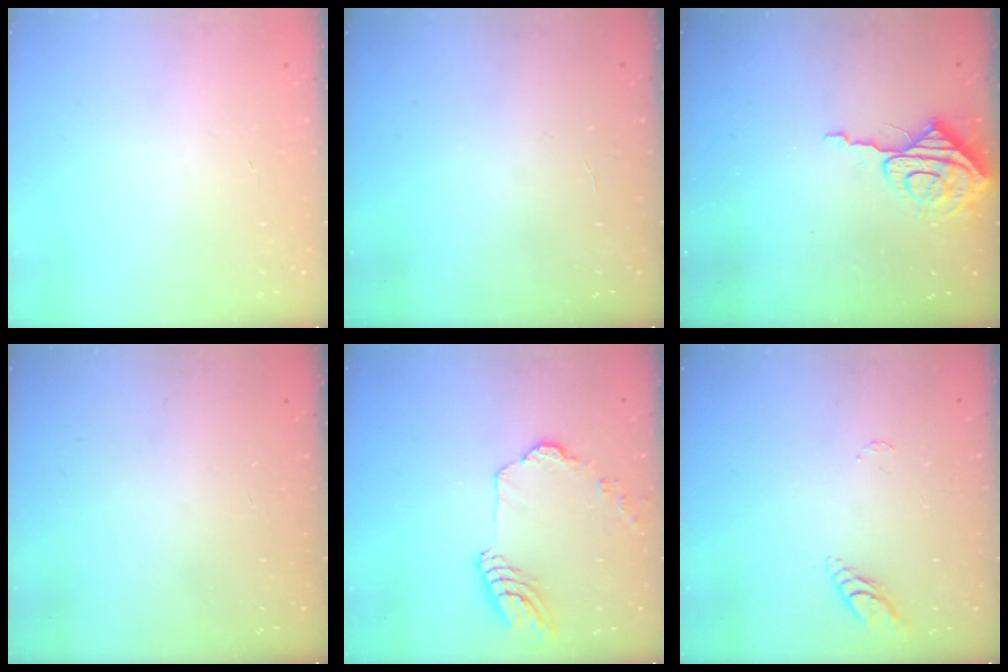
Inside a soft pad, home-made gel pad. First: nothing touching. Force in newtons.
{"total": 1.1, "press": 1.1, "slide": 0.2}
{"total": 8.4, "press": 8.4, "slide": 0.7}
{"total": 0.0}
{"total": 13.7, "press": 13.6, "slide": 1.4}
{"total": 6.5, "press": 6.5, "slide": 0.6}